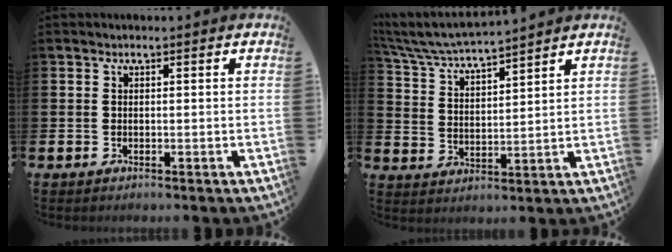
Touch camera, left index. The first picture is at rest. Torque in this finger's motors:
{"motor_torque": [0.85, -0.87, 0.17, 0.11]}